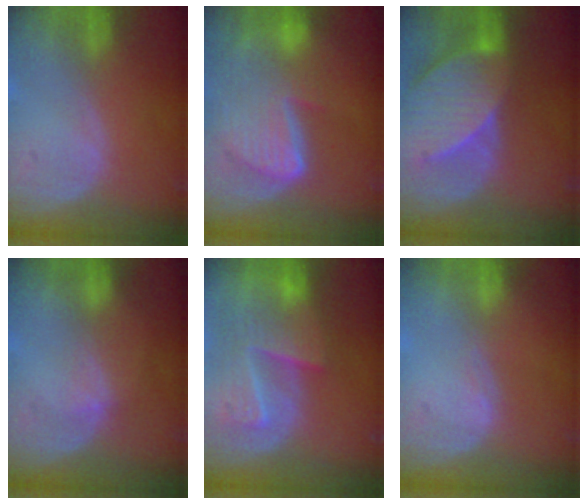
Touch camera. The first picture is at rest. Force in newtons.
{"total": 9.8, "press": 8.3, "slide": 5.3}
{"total": 9.9, "press": 8.9, "slide": 4.5}
{"total": 2.1, "press": 1.7, "slide": 1.2}
{"total": 9.5, "press": 8.4, "slide": 4.5}
{"total": 0.6, "press": 0.5, "slide": 0.4}